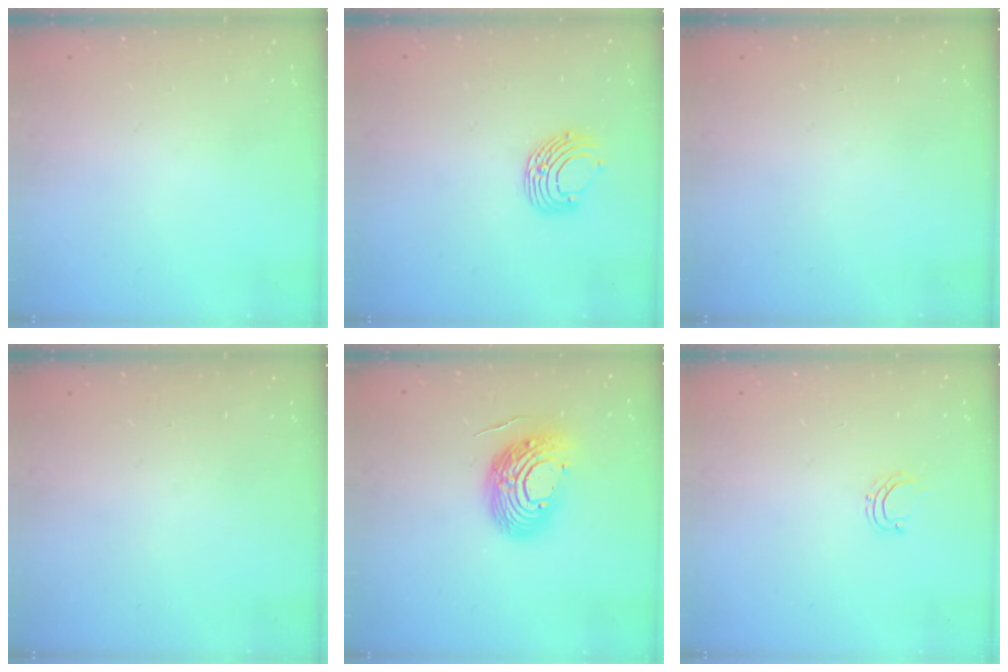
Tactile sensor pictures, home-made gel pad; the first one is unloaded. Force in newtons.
{"total": 8.2, "press": 8.2, "slide": 0.8}
{"total": 0.0}
{"total": 0.0}
{"total": 13.7, "press": 13.7, "slide": 1.6}
{"total": 4.3, "press": 4.3, "slide": 0.3}